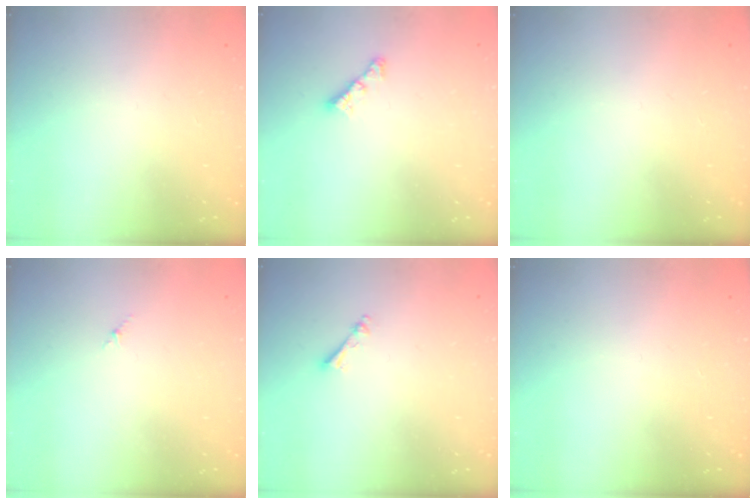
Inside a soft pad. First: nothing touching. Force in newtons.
{"total": 4.5, "press": 4.4, "slide": 0.7}
{"total": 0.0}
{"total": 1.8, "press": 1.7, "slide": 0.6}
{"total": 2.5, "press": 2.5, "slide": 0.3}
{"total": 0.0}